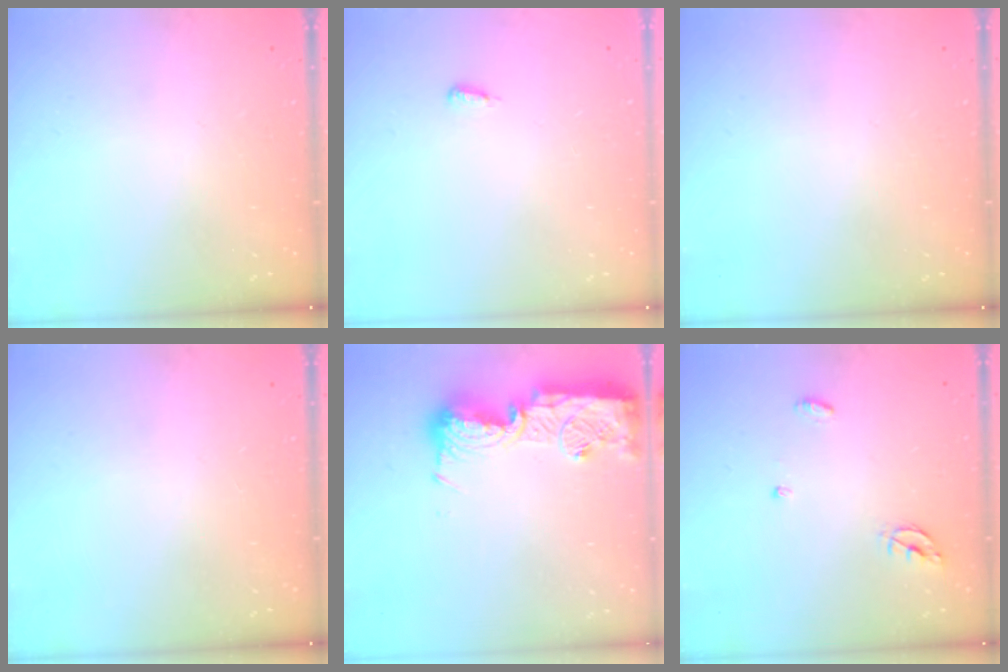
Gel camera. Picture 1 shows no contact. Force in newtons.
{"total": 3.6, "press": 2.7, "slide": 2.4}
{"total": 0.0}
{"total": 0.0}
{"total": 15.2, "press": 15.1, "slide": 1.2}
{"total": 4.2, "press": 4.2, "slide": 0.3}